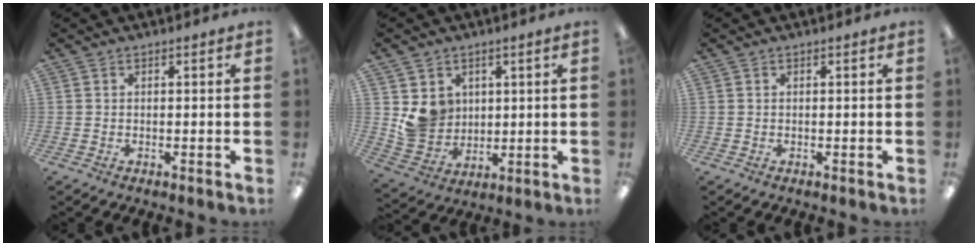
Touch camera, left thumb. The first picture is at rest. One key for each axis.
{"total": 8.2, "fx": 3.2, "fy": 7.3, "fz": 1.8, "tx": -0.039, "ty": -0.009, "tz": 0.071}
{"total": 0.0}